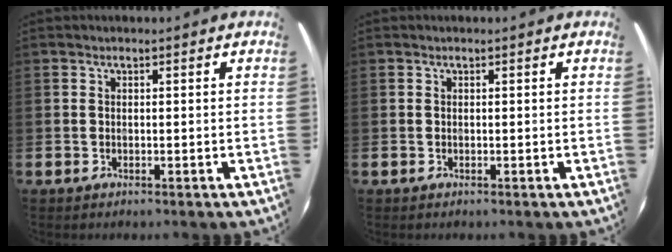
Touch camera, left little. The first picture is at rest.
{"total": 0.0}